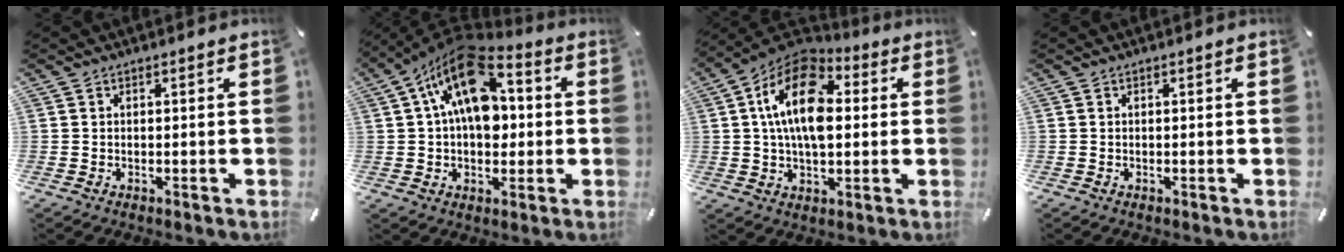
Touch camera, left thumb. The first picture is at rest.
{"total": 17.4, "force": [4.8, 10.9, 12.8], "torque": [-0.223, -0.025, 0.080]}
{"total": 16.8, "force": [2.5, 10.3, 13.0], "torque": [-0.242, -0.001, 0.039]}
{"total": 0.0}